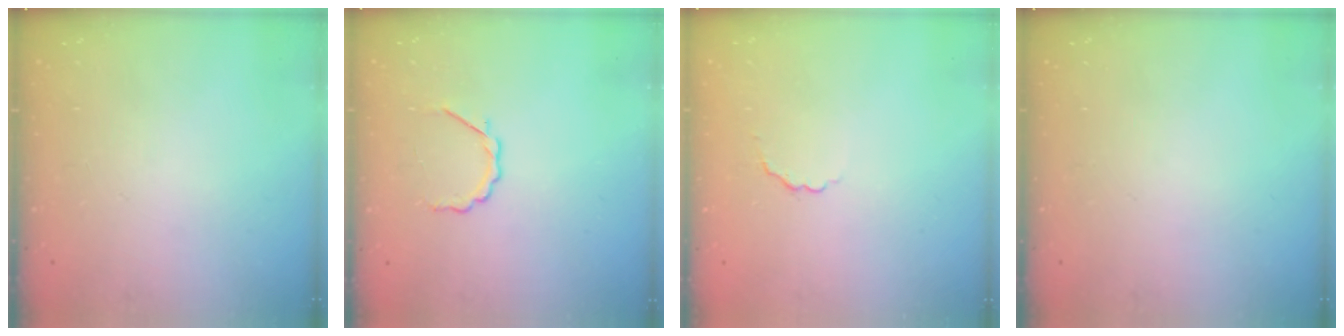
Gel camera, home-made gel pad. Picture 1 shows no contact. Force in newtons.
{"total": 3.5, "press": 3.3, "slide": 1.2}
{"total": 1.8, "press": 1.5, "slide": 1.0}
{"total": 0.0}